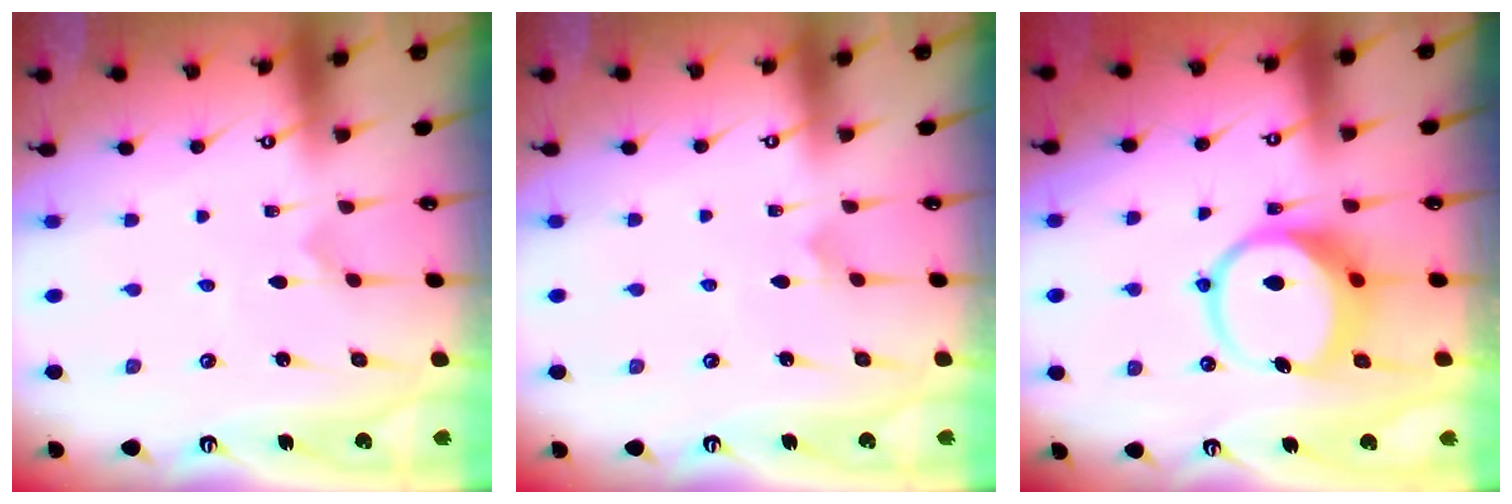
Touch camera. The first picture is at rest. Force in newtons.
{"total": 3.6, "press": 3.6, "slide": 0.2}
{"total": 11.0, "press": 10.9, "slide": 1.3}